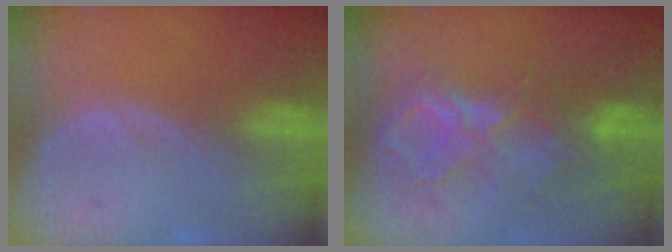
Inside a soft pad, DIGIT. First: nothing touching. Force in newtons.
{"total": 8.7, "press": 7.6, "slide": 4.1}